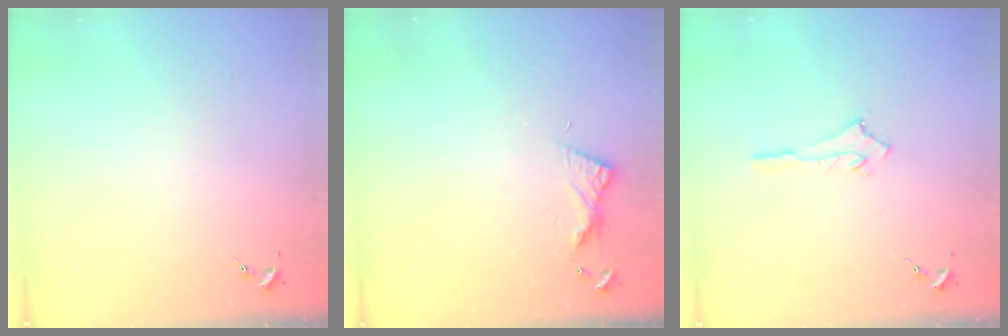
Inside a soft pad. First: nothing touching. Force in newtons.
{"total": 6.1, "press": 6.1, "slide": 0.6}
{"total": 2.5, "press": 2.5, "slide": 0.2}